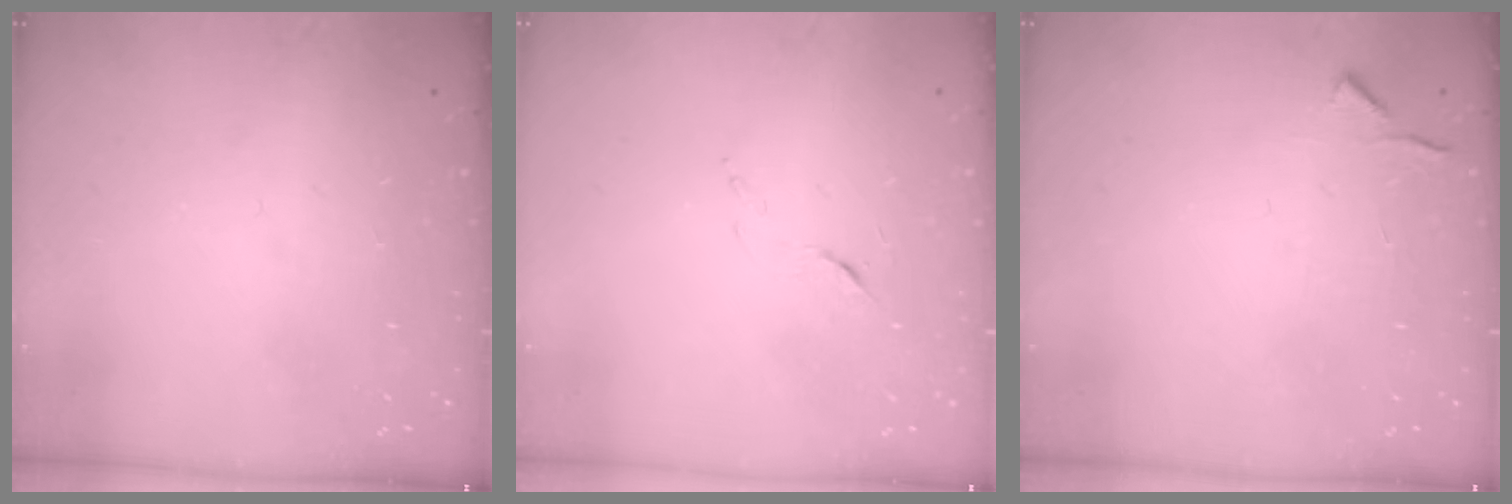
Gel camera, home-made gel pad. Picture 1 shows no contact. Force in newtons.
{"total": 5.5, "press": 5.5, "slide": 0.5}
{"total": 4.2, "press": 4.1, "slide": 0.6}